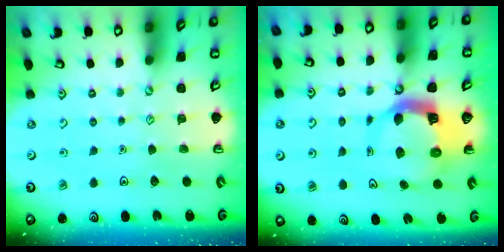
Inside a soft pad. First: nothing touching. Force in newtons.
{"total": 8.5, "press": 8.4, "slide": 1.3}